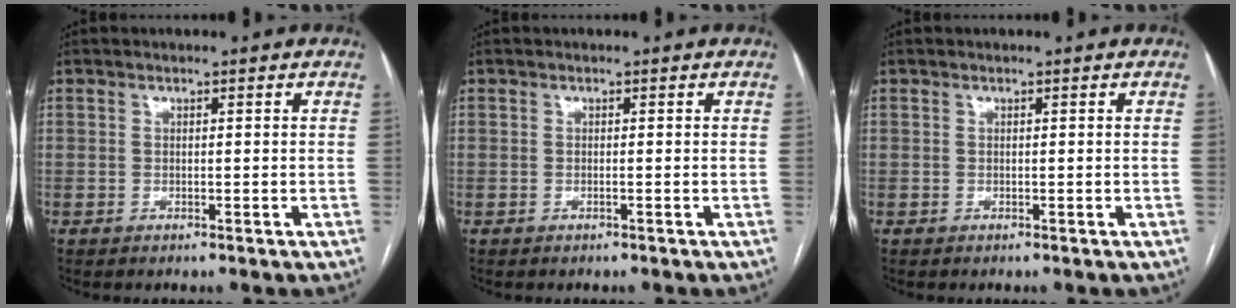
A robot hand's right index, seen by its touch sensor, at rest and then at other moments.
{"total": 0.0}
{"total": 0.0}